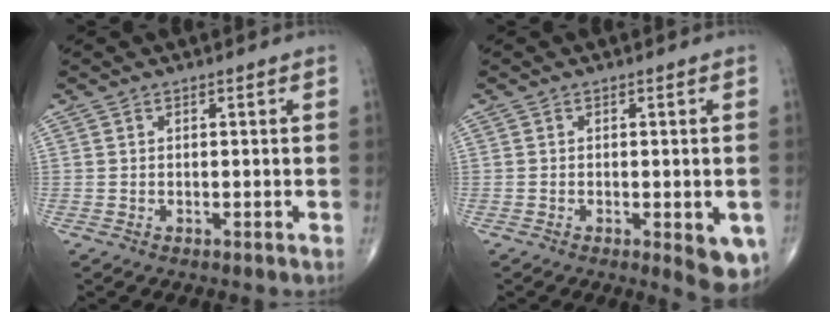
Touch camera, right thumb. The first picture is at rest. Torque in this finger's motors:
{"motor_torque": [1.09, 1.24, 0.64, -0.18, 0.17]}